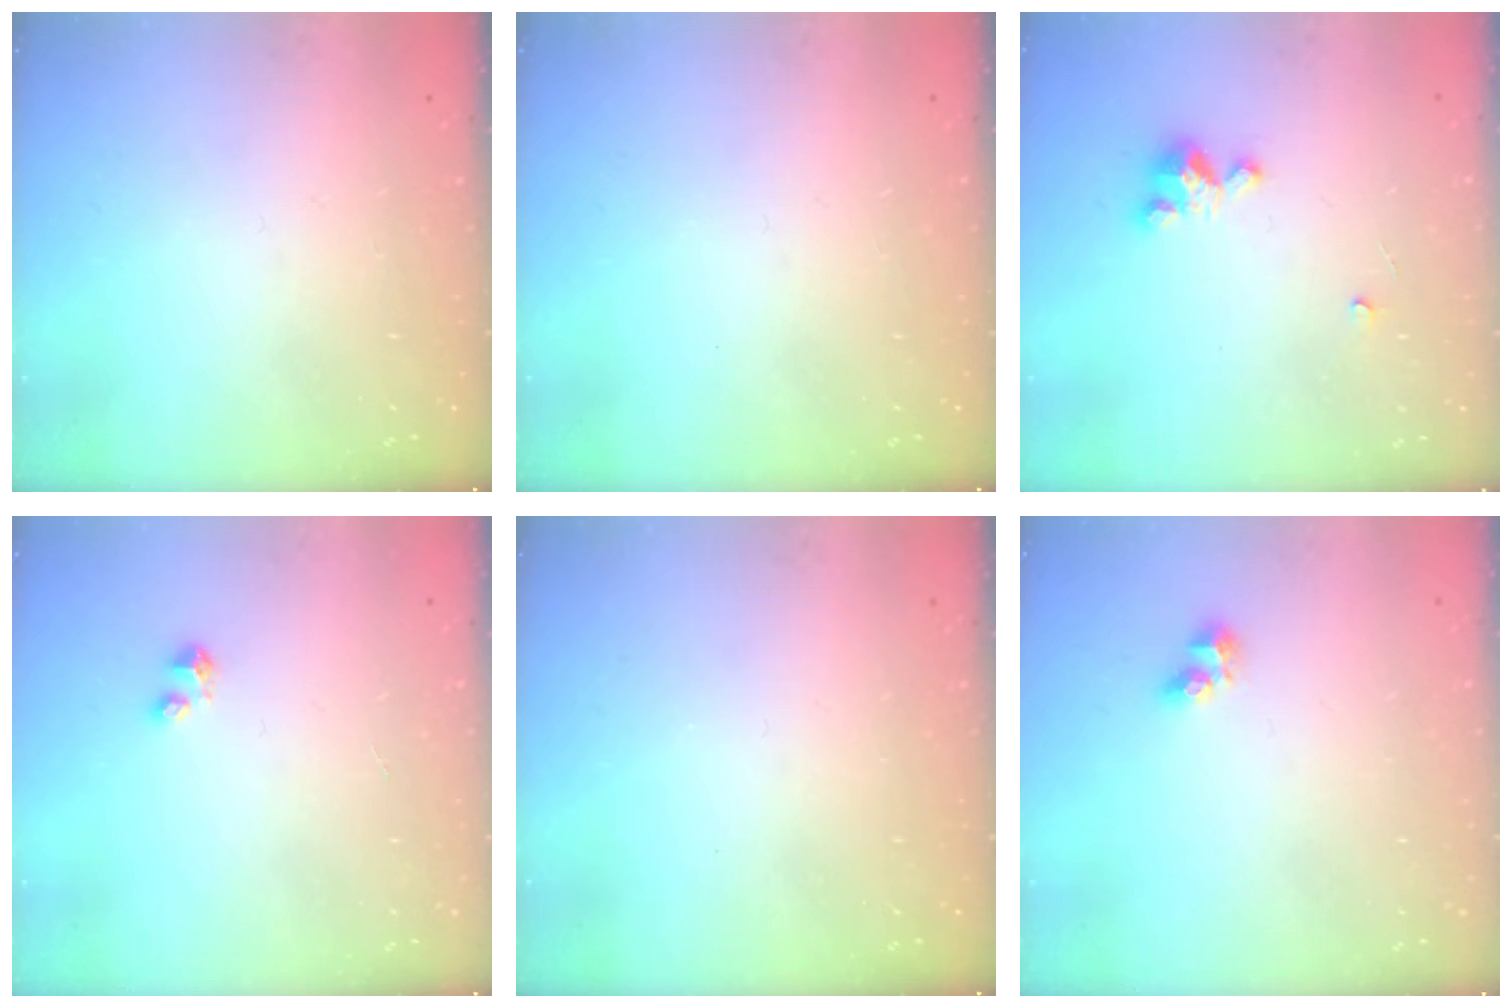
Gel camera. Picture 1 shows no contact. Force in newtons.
{"total": 0.0}
{"total": 3.6, "press": 3.6, "slide": 0.2}
{"total": 2.4, "press": 2.4, "slide": 0.1}
{"total": 0.0}
{"total": 5.0, "press": 4.9, "slide": 1.2}